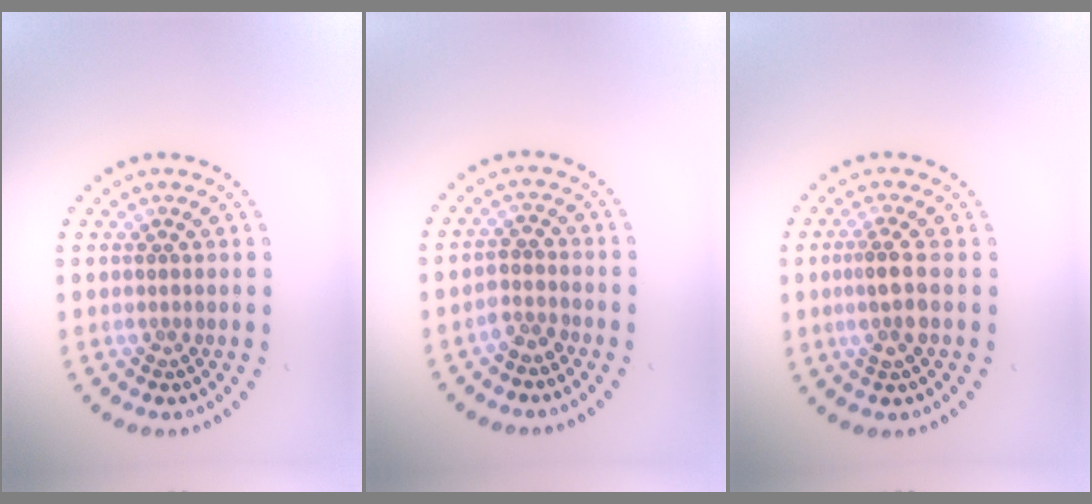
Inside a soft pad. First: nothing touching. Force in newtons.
{"total": 1.3, "press": 1.2, "slide": 0.6}
{"total": 2.2, "press": 1.9, "slide": 1.1}